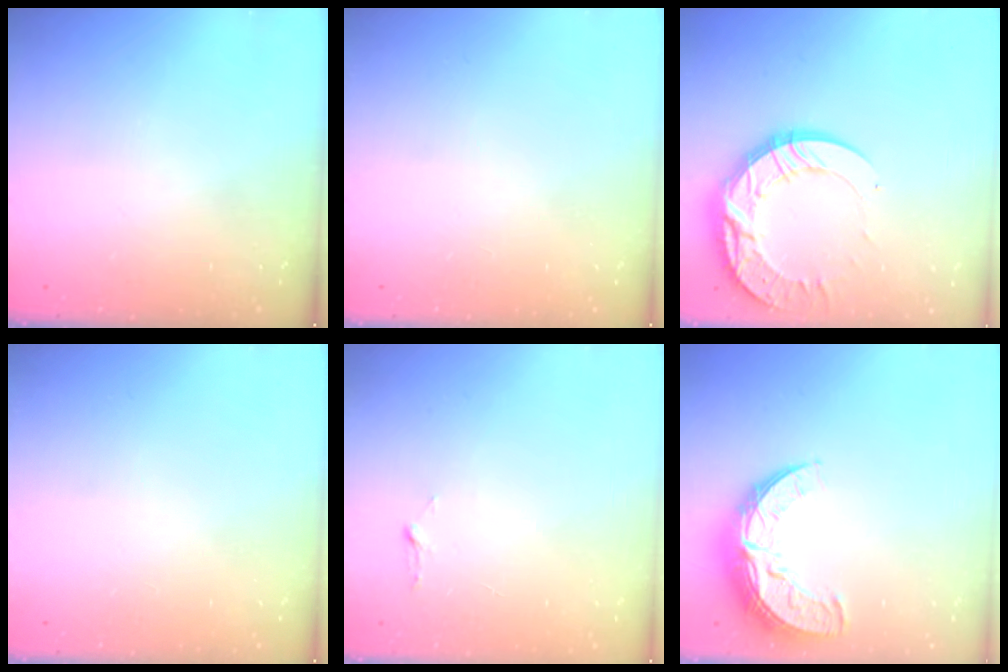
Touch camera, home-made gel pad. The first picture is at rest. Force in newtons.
{"total": 0.0}
{"total": 17.3, "press": 17.2, "slide": 1.5}
{"total": 0.0}
{"total": 2.9, "press": 2.9, "slide": 0.3}
{"total": 11.4, "press": 11.3, "slide": 0.8}